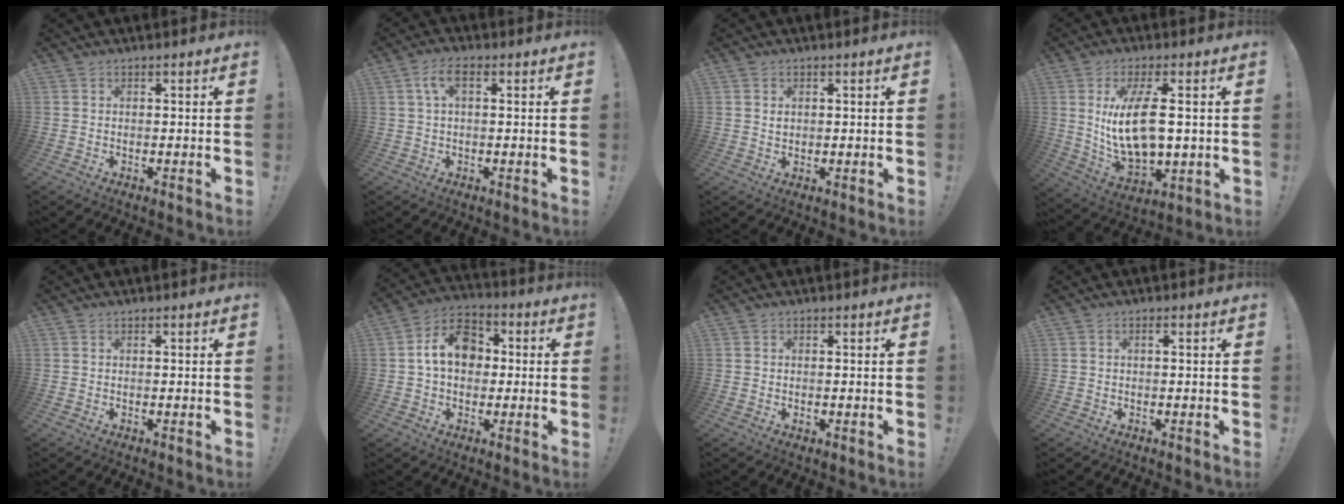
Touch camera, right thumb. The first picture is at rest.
{"total": 5.4, "force": [1.6, 2.4, 4.6], "torque": [-0.086, 0.008, 0.029]}
{"total": 1.2, "force": [0.4, 1.0, 0.4], "torque": [0.000, -0.002, 0.005]}
{"total": 14.9, "force": [2.4, 6.5, 13.2], "torque": [-0.254, -0.018, 0.034]}
{"total": 0.0}
{"total": 12.9, "force": [1.8, 9.8, 8.2], "torque": [-0.123, 0.013, 0.041]}
{"total": 0.5, "force": [-0.2, 0.4, 0.1], "torque": [0.004, -0.002, -0.005]}
{"total": 0.6, "force": [0.0, -0.1, 0.6], "torque": [-0.009, 0.000, -0.002]}